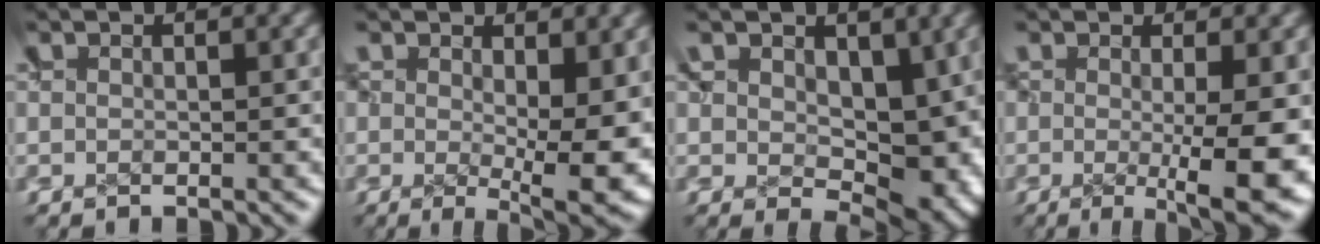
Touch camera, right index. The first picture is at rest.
{"total": 5.1, "force": [-0.5, 1.6, 4.9], "torque": [-0.053, -0.024, 0.009]}
{"total": 4.9, "force": [-0.4, 3.2, 3.7], "torque": [-0.066, -0.034, 0.009]}
{"total": 6.1, "force": [-1.8, 1.4, 5.6], "torque": [-0.054, -0.017, -0.015]}